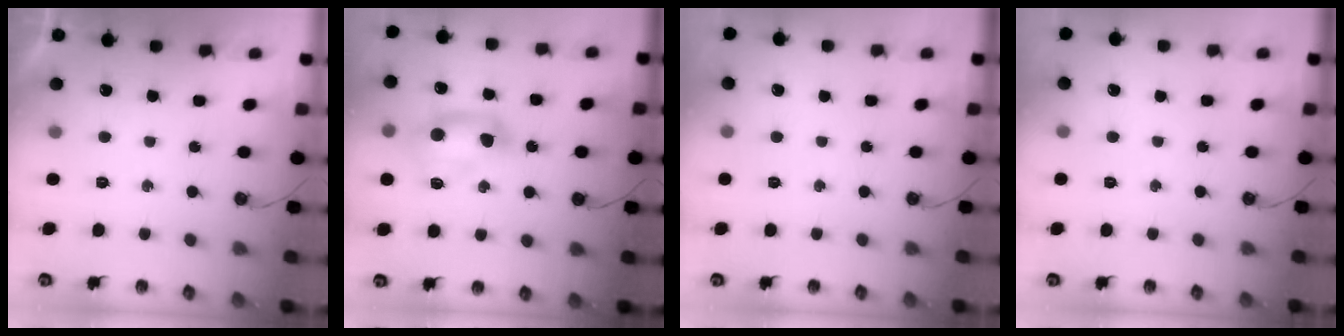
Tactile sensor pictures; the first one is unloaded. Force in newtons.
{"total": 12.3, "press": 12.2, "slide": 0.9}
{"total": 0.0}
{"total": 0.0}